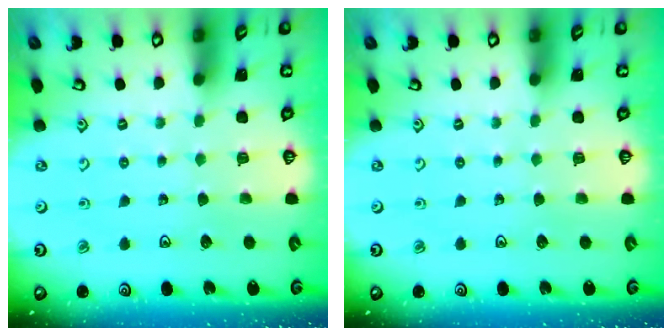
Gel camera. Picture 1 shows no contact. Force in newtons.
{"total": 0.0}